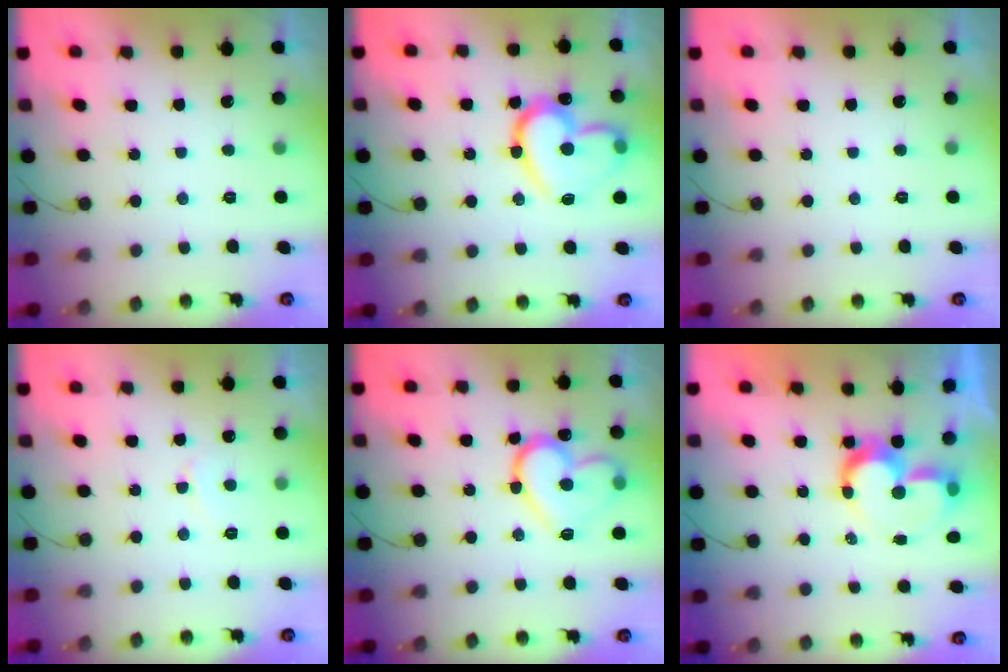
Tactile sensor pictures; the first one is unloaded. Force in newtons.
{"total": 19.0, "press": 19.0, "slide": 1.8}
{"total": 0.0}
{"total": 3.5, "press": 3.5, "slide": 0.3}
{"total": 16.4, "press": 16.3, "slide": 1.9}
{"total": 9.6, "press": 9.6, "slide": 0.7}